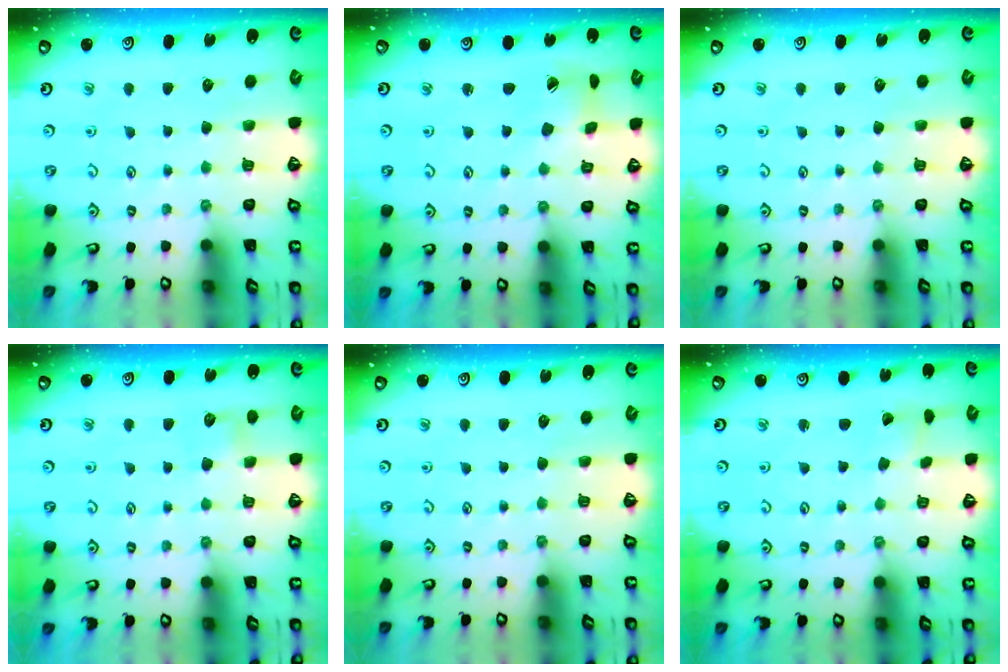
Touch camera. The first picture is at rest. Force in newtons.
{"total": 4.2, "press": 4.2, "slide": 0.6}
{"total": 0.0}
{"total": 5.2, "press": 5.2, "slide": 0.6}
{"total": 0.0}
{"total": 1.9, "press": 1.9, "slide": 0.0}